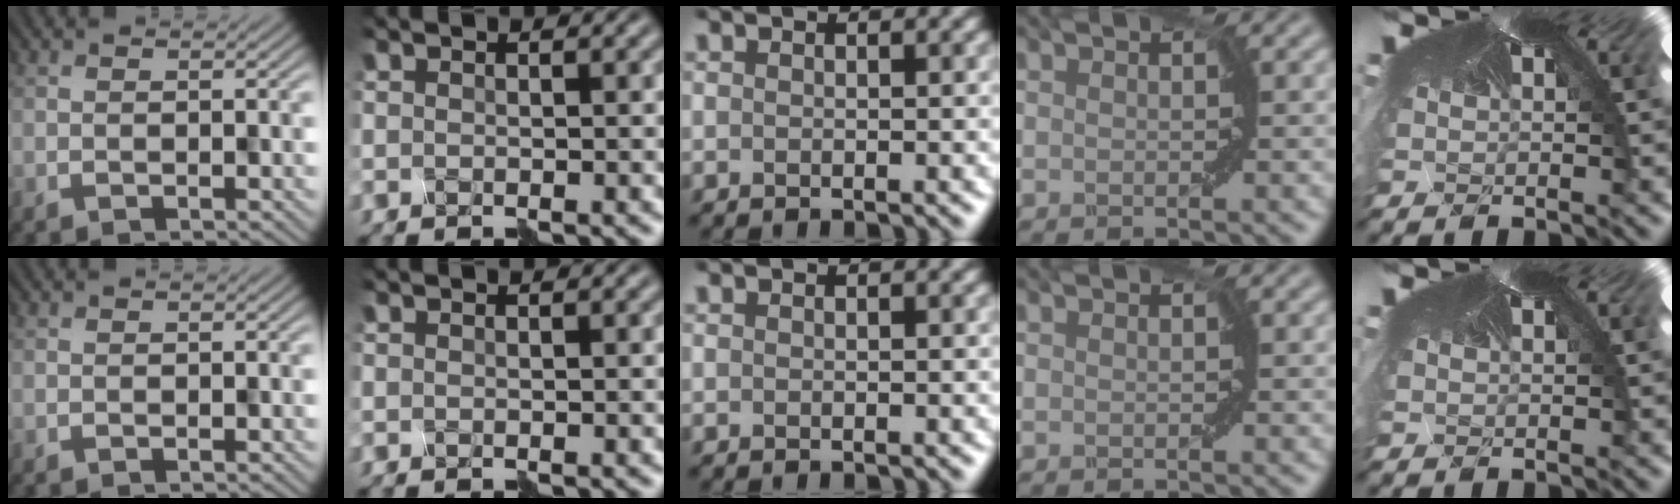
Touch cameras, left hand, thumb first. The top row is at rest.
{}